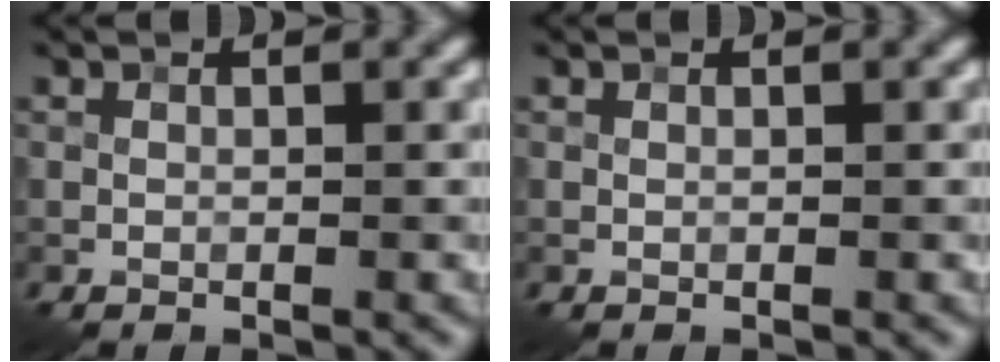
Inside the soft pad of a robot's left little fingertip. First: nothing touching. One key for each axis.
{"total": 0.0}